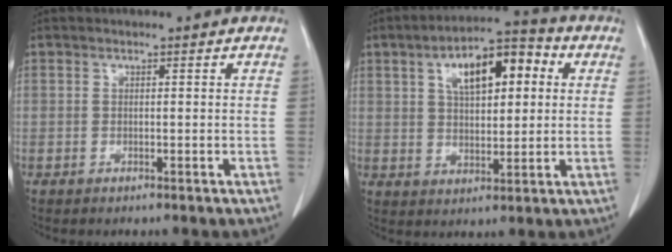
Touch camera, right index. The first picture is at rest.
{"total": 12.0, "force": [3.8, 5.0, 10.3], "torque": [-0.165, 0.032, 0.058]}